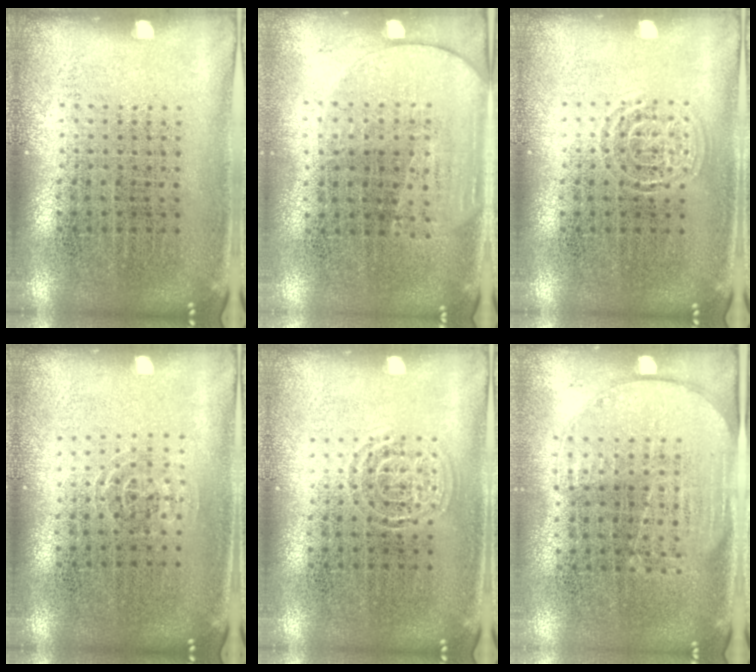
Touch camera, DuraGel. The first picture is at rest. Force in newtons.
{"total": 1.6, "press": 1.4, "slide": 0.8}
{"total": 1.4, "press": 1.4, "slide": 0.3}
{"total": 1.0, "press": 0.5, "slide": 0.8}
{"total": 1.4, "press": 1.4, "slide": 0.3}
{"total": 1.6, "press": 1.4, "slide": 0.8}